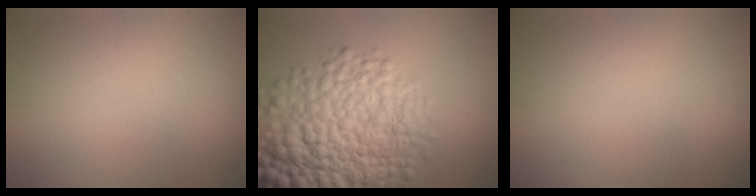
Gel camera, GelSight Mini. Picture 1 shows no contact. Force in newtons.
{"total": 12.2, "press": 12.2, "slide": 0.4}
{"total": 0.0}